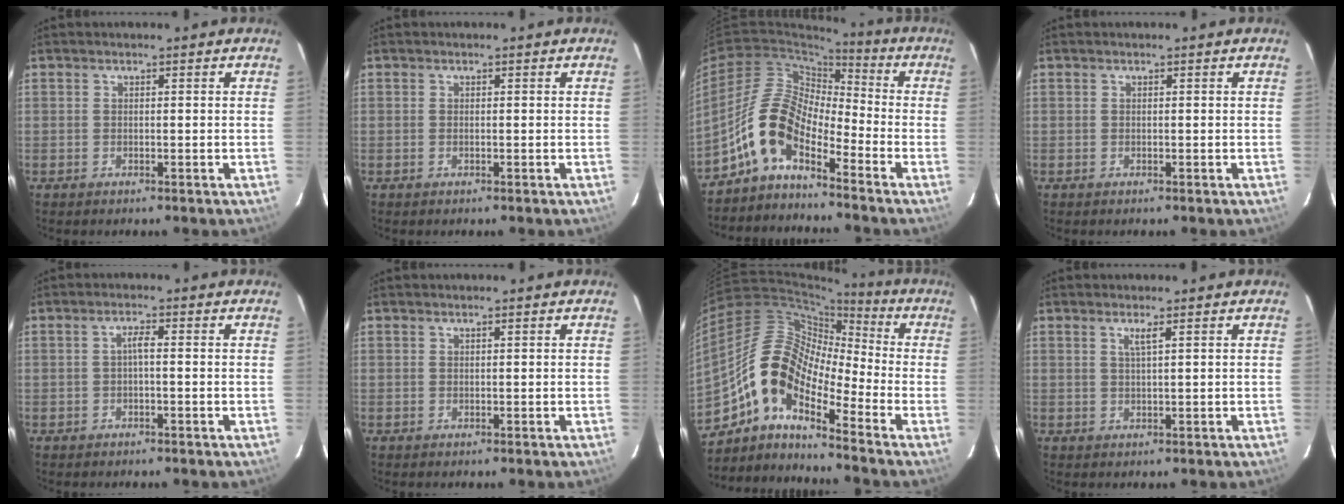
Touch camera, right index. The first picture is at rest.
{"total": 0.0}
{"total": 10.0, "force": [-6.3, 4.0, 6.7], "torque": [-0.130, 0.020, -0.136]}
{"total": 0.0}
{"total": 1.7, "force": [-0.4, 0.2, 1.6], "torque": [-0.031, 0.007, -0.006]}
{"total": 0.0}
{"total": 13.3, "force": [-7.4, 5.1, 9.8], "torque": [-0.157, 0.013, -0.160]}
{"total": 1.6, "force": [0.8, -0.2, 1.4], "torque": [-0.027, -0.001, 0.016]}